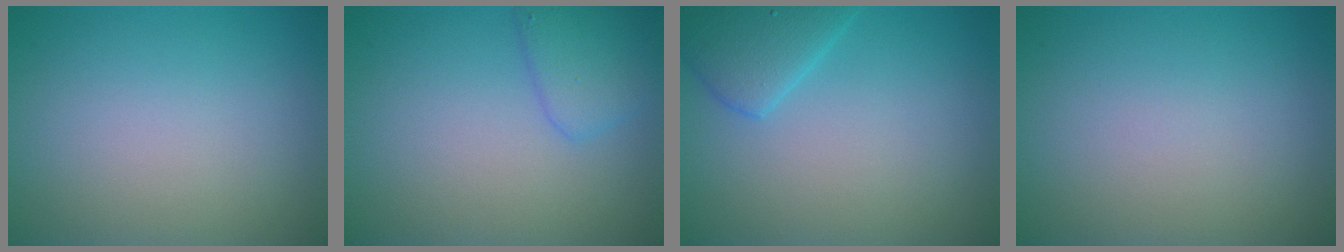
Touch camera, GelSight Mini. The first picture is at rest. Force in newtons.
{"total": 2.5, "press": 2.5, "slide": 0.2}
{"total": 3.1, "press": 3.1, "slide": 0.3}
{"total": 0.0}